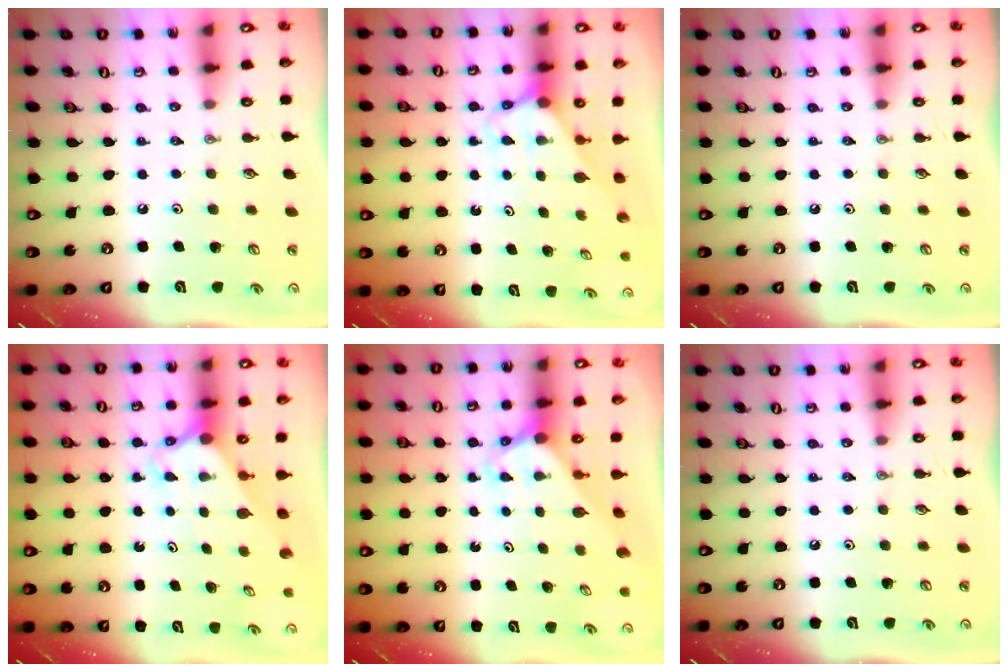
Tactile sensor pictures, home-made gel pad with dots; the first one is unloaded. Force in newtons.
{"total": 2.7, "press": 2.7, "slide": 0.2}
{"total": 0.0}
{"total": 2.6, "press": 2.6, "slide": 0.2}
{"total": 3.1, "press": 3.1, "slide": 0.2}
{"total": 0.0}